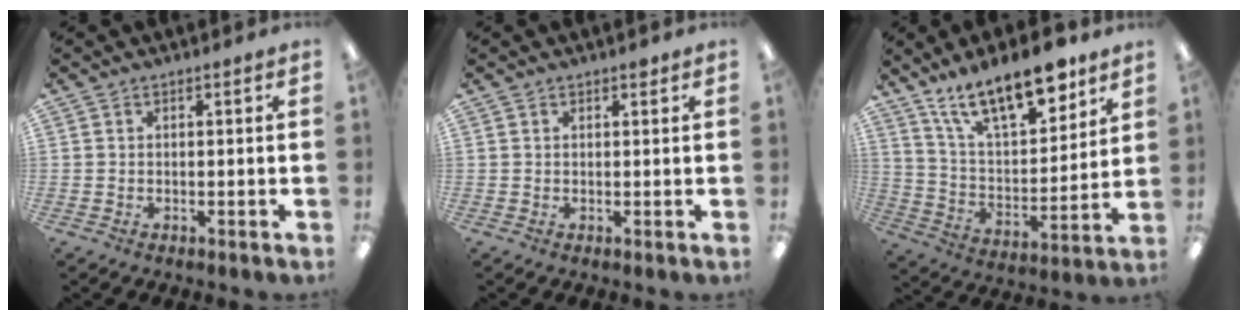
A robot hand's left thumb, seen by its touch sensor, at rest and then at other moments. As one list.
[{"total": 1.0, "force": [0.8, 0.4, 0.5], "torque": [-0.003, -0.001, 0.011]}, {"total": 18.5, "force": [13.6, 6.7, 10.6], "torque": [-0.171, -0.081, 0.232]}]